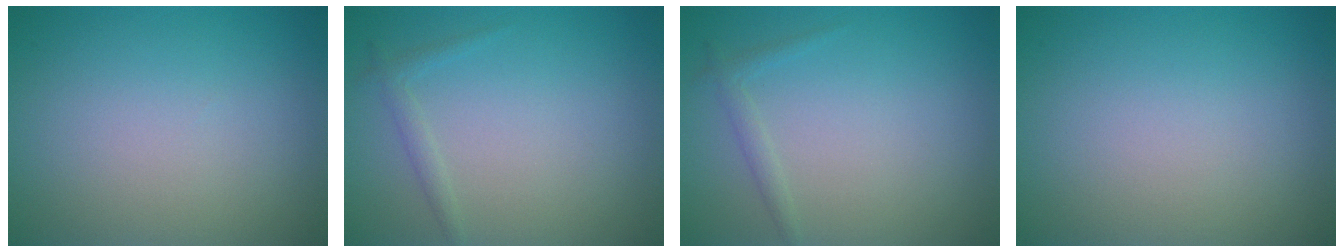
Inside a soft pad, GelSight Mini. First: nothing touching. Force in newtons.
{"total": 1.0, "press": 1.0, "slide": 0.0}
{"total": 1.0, "press": 1.0, "slide": 0.0}
{"total": 0.0}